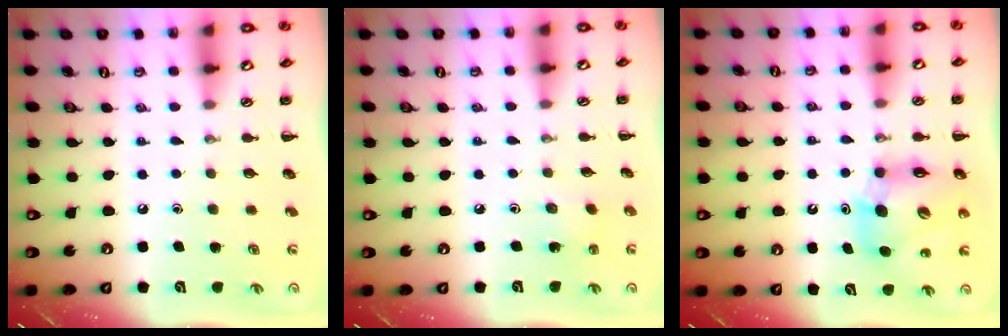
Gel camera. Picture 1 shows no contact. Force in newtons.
{"total": 2.5, "press": 2.4, "slide": 0.8}
{"total": 11.6, "press": 11.1, "slide": 3.2}